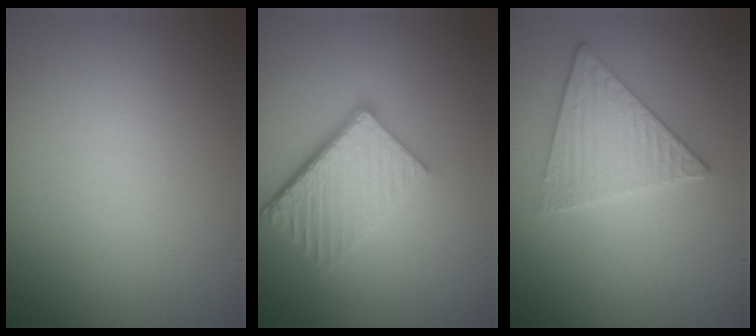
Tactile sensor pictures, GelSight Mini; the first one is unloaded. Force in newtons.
{"total": 6.1, "press": 4.1, "slide": 4.5}
{"total": 3.4, "press": 3.4, "slide": 0.2}